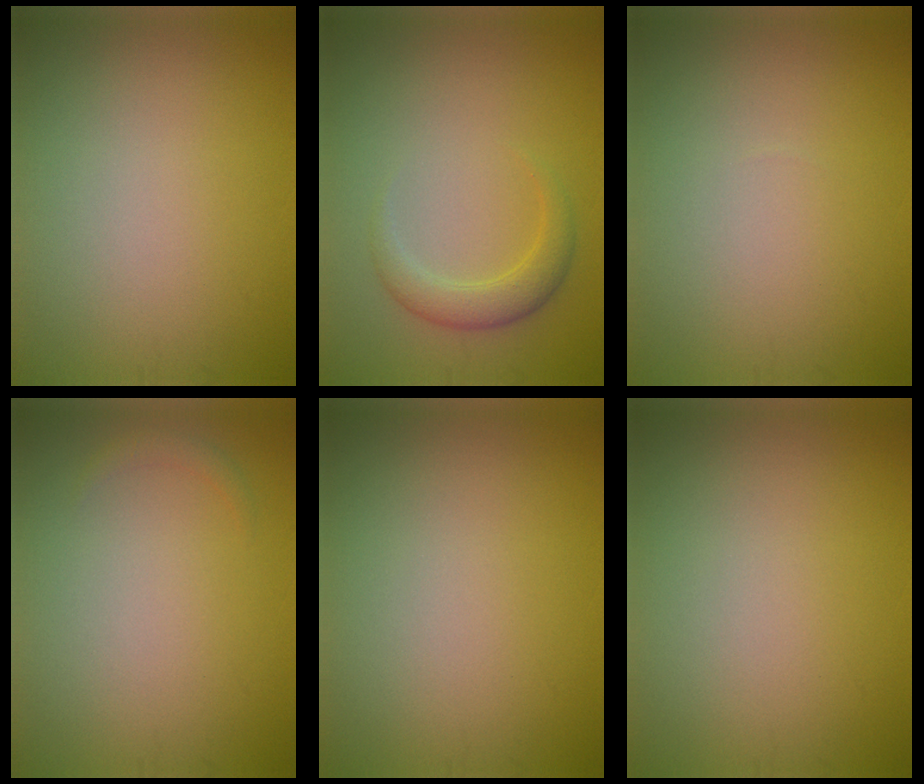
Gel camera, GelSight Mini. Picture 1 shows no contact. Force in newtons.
{"total": 2.5, "press": 2.5, "slide": 0.0}
{"total": 0.0}
{"total": 0.8, "press": 0.8, "slide": 0.1}
{"total": 0.0}
{"total": 0.0}